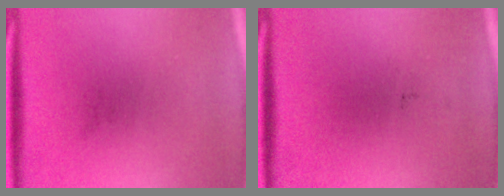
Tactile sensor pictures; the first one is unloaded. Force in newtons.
{"total": 0.0}